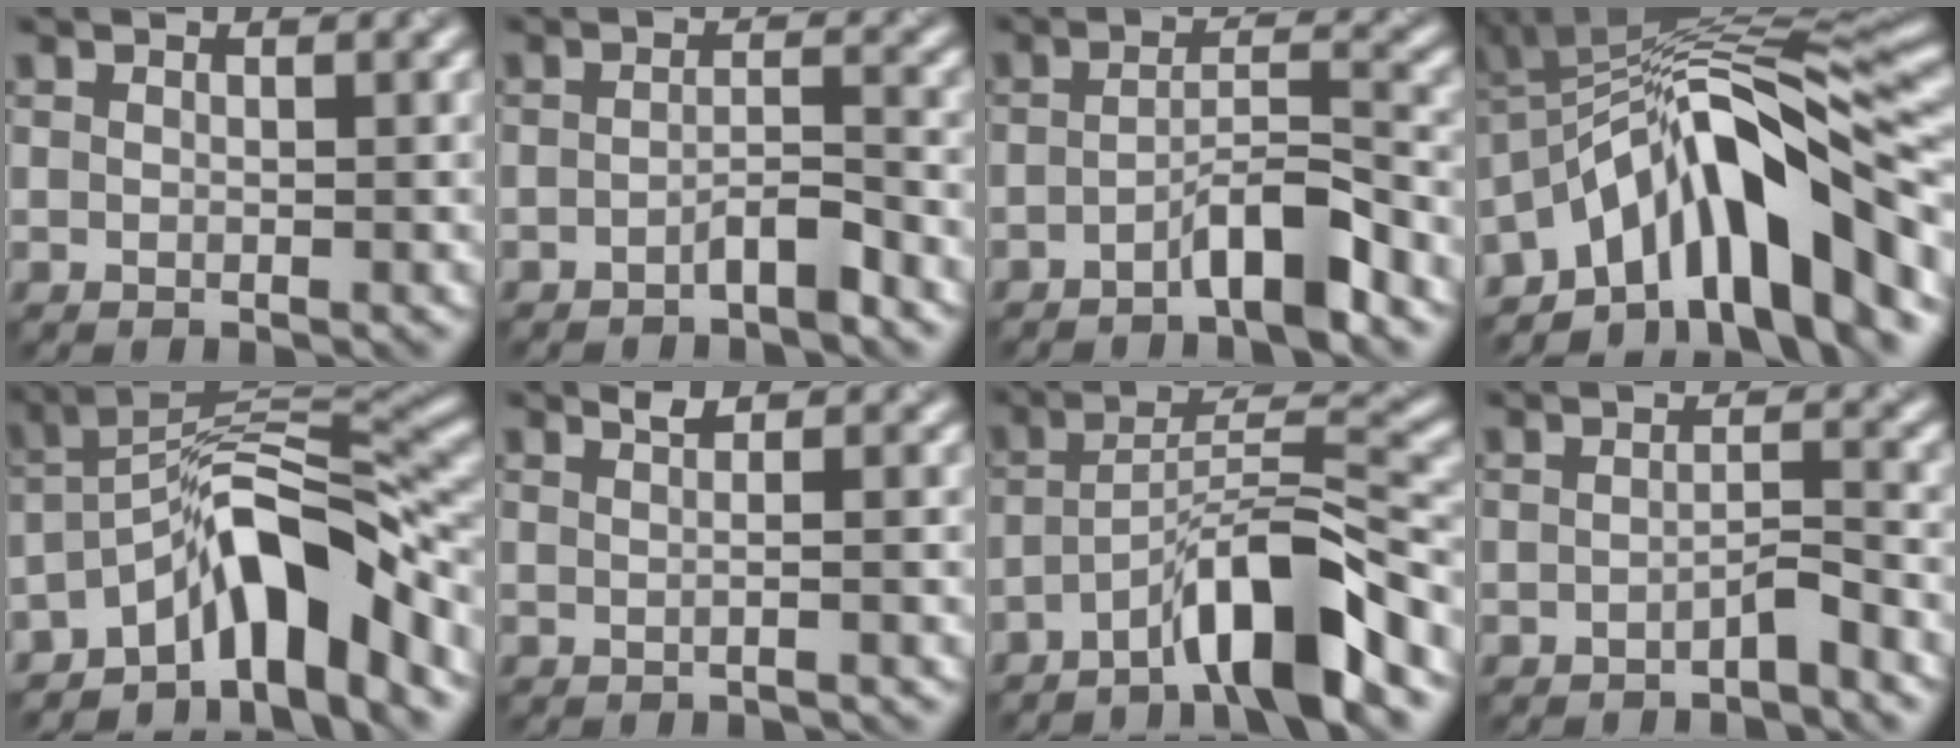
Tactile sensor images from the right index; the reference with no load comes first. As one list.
[{"total": 2.4, "force": [-2.0, 0.3, 1.2], "torque": [-0.019, 0.006, -0.038]}, {"total": 4.0, "force": [-3.0, 0.5, 2.5], "torque": [-0.041, 0.013, -0.059]}, {"total": 12.7, "force": [-6.5, 4.1, 10.1], "torque": [-0.135, 0.018, -0.115]}, {"total": 9.6, "force": [-6.2, 2.8, 6.8], "torque": [-0.090, 0.014, -0.115]}, {"total": 1.4, "force": [0.0, 0.5, 1.3], "torque": [-0.011, -0.003, -0.013]}, {"total": 7.7, "force": [-5.1, 1.0, 5.7], "torque": [-0.094, 0.016, -0.091]}, {"total": 1.9, "force": [-1.7, 0.2, 0.8], "torque": [-0.014, 0.003, -0.032]}]